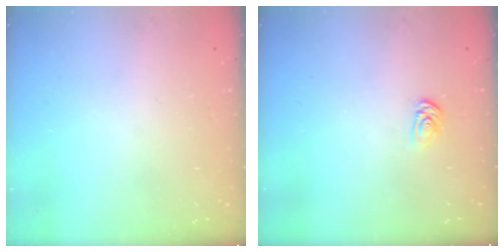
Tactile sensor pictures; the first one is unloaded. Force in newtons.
{"total": 2.0, "press": 2.0, "slide": 0.3}